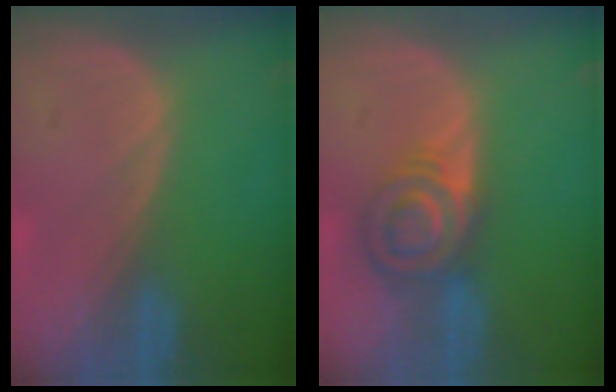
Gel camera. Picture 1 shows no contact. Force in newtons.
{"total": 6.3, "press": 6.1, "slide": 1.4}